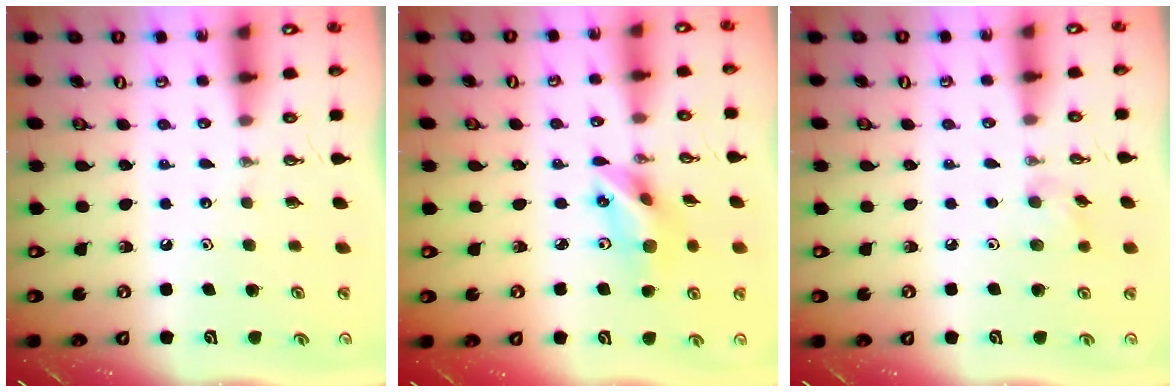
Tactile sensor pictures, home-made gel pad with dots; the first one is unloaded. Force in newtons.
{"total": 10.5, "press": 10.2, "slide": 2.8}
{"total": 5.8, "press": 5.4, "slide": 2.1}